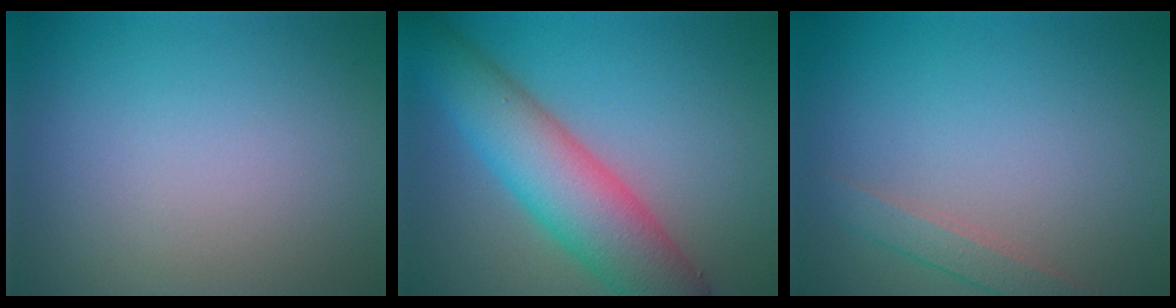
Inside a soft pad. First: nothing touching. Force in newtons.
{"total": 8.1, "press": 8.1, "slide": 0.3}
{"total": 1.8, "press": 1.8, "slide": 0.1}